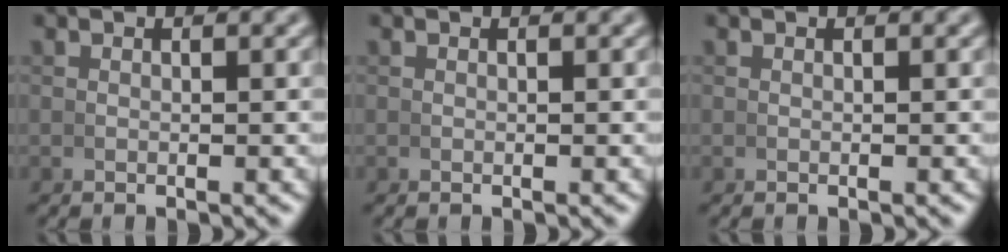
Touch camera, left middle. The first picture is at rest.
{"total": 0.0}
{"total": 0.0}